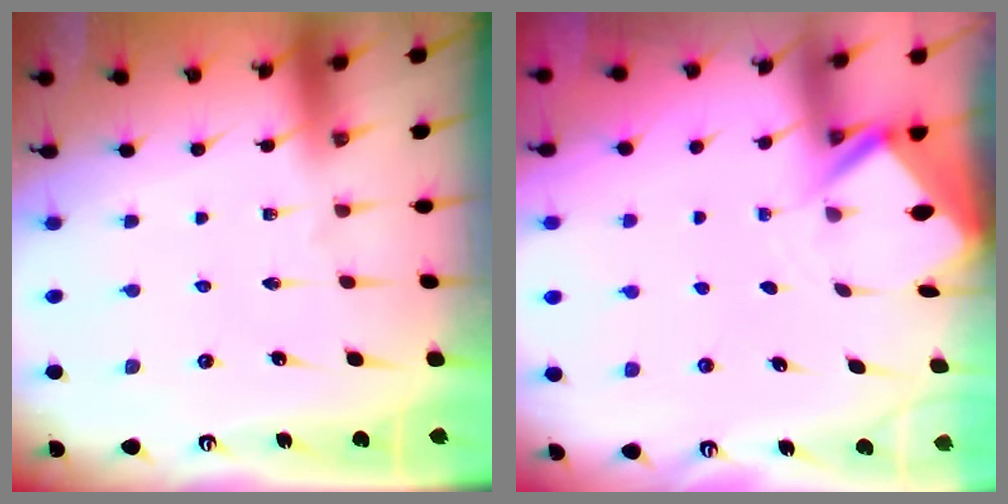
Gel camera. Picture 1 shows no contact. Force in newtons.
{"total": 2.9, "press": 2.9, "slide": 0.3}